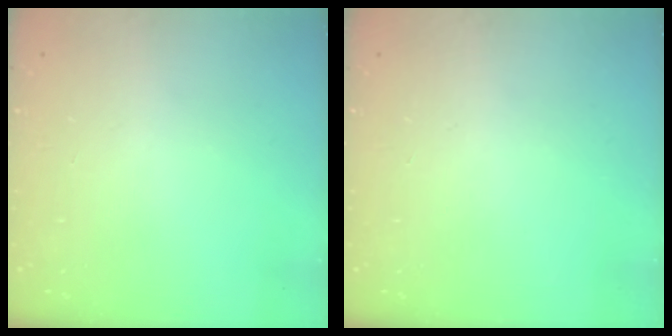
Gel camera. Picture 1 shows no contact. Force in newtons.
{"total": 0.0}